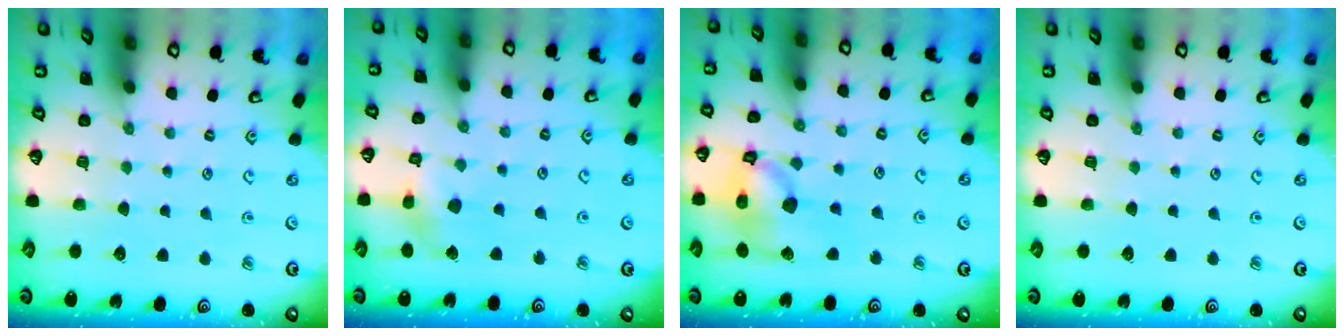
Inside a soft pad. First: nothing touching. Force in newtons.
{"total": 6.7, "press": 6.7, "slide": 0.7}
{"total": 17.2, "press": 17.0, "slide": 2.5}
{"total": 0.0}